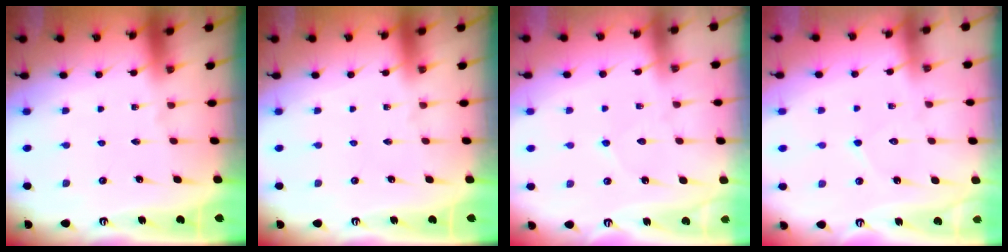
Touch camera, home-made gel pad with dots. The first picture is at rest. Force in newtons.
{"total": 0.0}
{"total": 3.3, "press": 3.3, "slide": 0.4}
{"total": 6.4, "press": 6.4, "slide": 0.4}